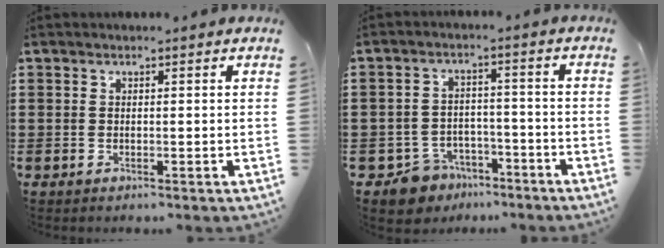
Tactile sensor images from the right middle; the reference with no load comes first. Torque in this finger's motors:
{"motor_torque": [2.14, 0.00, 0.03, 0.02]}